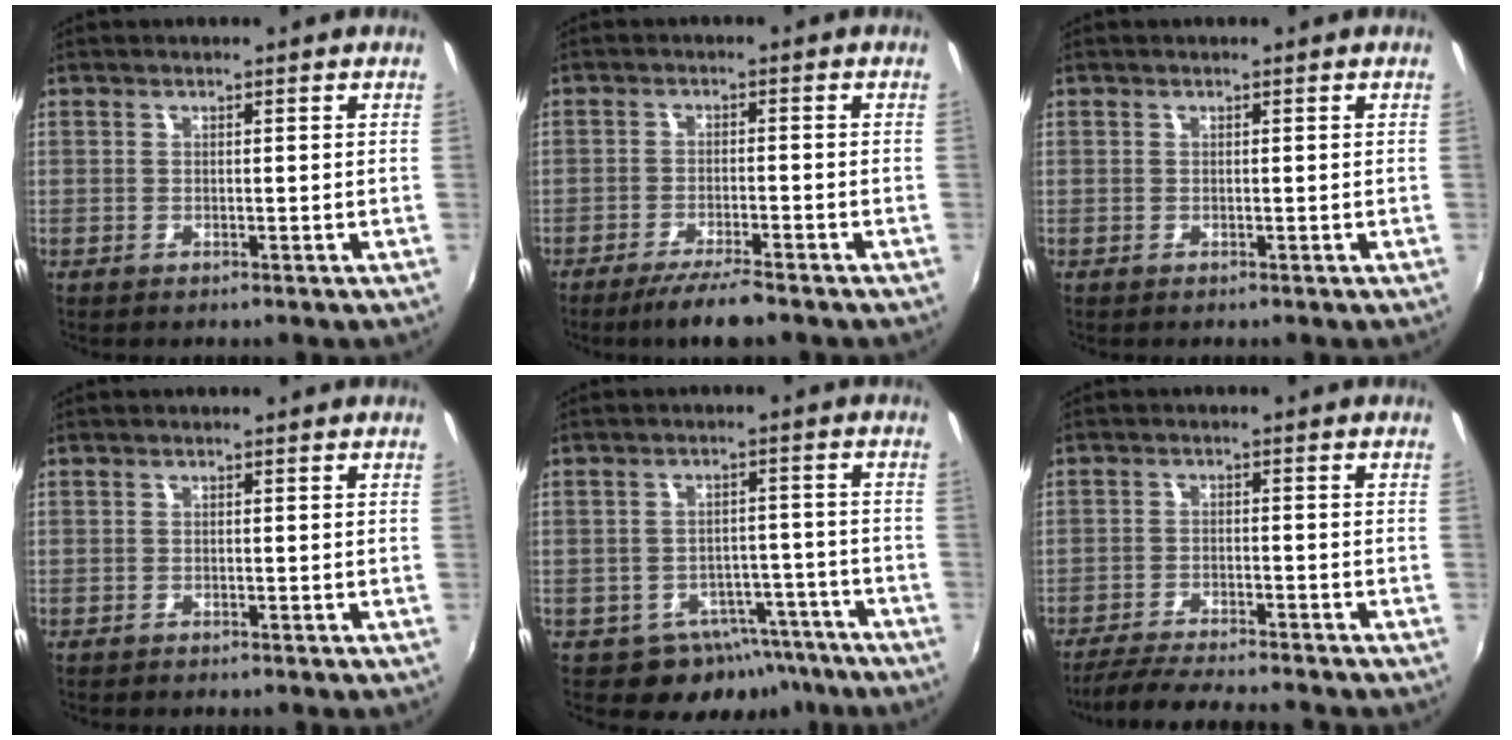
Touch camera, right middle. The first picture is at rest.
{"total": 6.1, "force": [-5.0, 0.8, 3.4], "torque": [-0.077, -0.009, -0.083]}
{"total": 0.0}
{"total": 0.6, "force": [-0.6, 0.1, 0.1], "torque": [-0.005, 0.000, -0.010]}
{"total": 9.1, "force": [-6.2, 6.1, 2.7], "torque": [-0.046, 0.027, -0.060]}
{"total": 10.4, "force": [-9.5, 0.5, 4.3], "torque": [-0.105, -0.015, -0.155]}